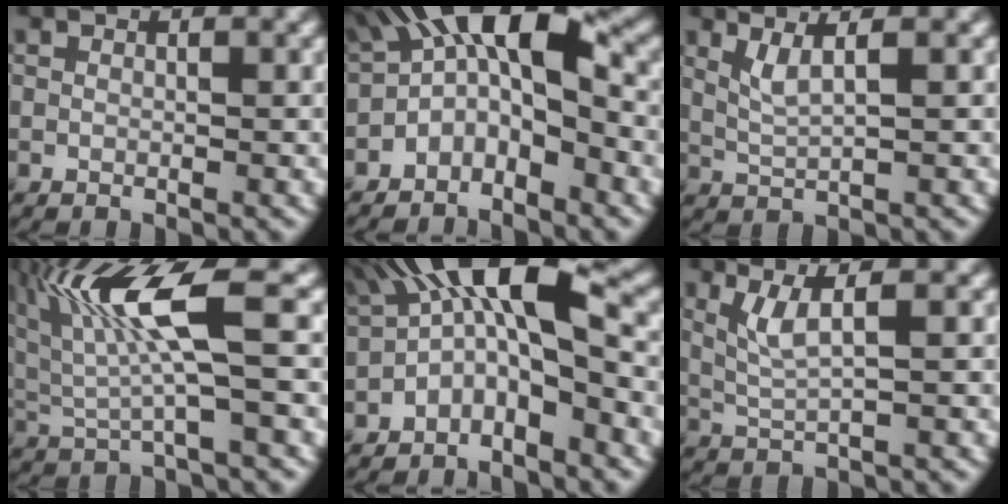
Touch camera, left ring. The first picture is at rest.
{"total": 8.1, "force": [-1.4, 4.2, 6.7], "torque": [-0.109, 0.022, -0.041]}
{"total": 2.4, "force": [1.1, 0.6, 2.1], "torque": [-0.039, -0.002, 0.026]}
{"total": 8.3, "force": [2.1, 1.8, 7.8], "torque": [-0.167, 0.006, 0.041]}
{"total": 8.4, "force": [-1.1, 3.6, 7.5], "torque": [-0.121, 0.030, -0.036]}
{"total": 2.9, "force": [1.0, 0.6, 2.7], "torque": [-0.057, -0.002, 0.027]}